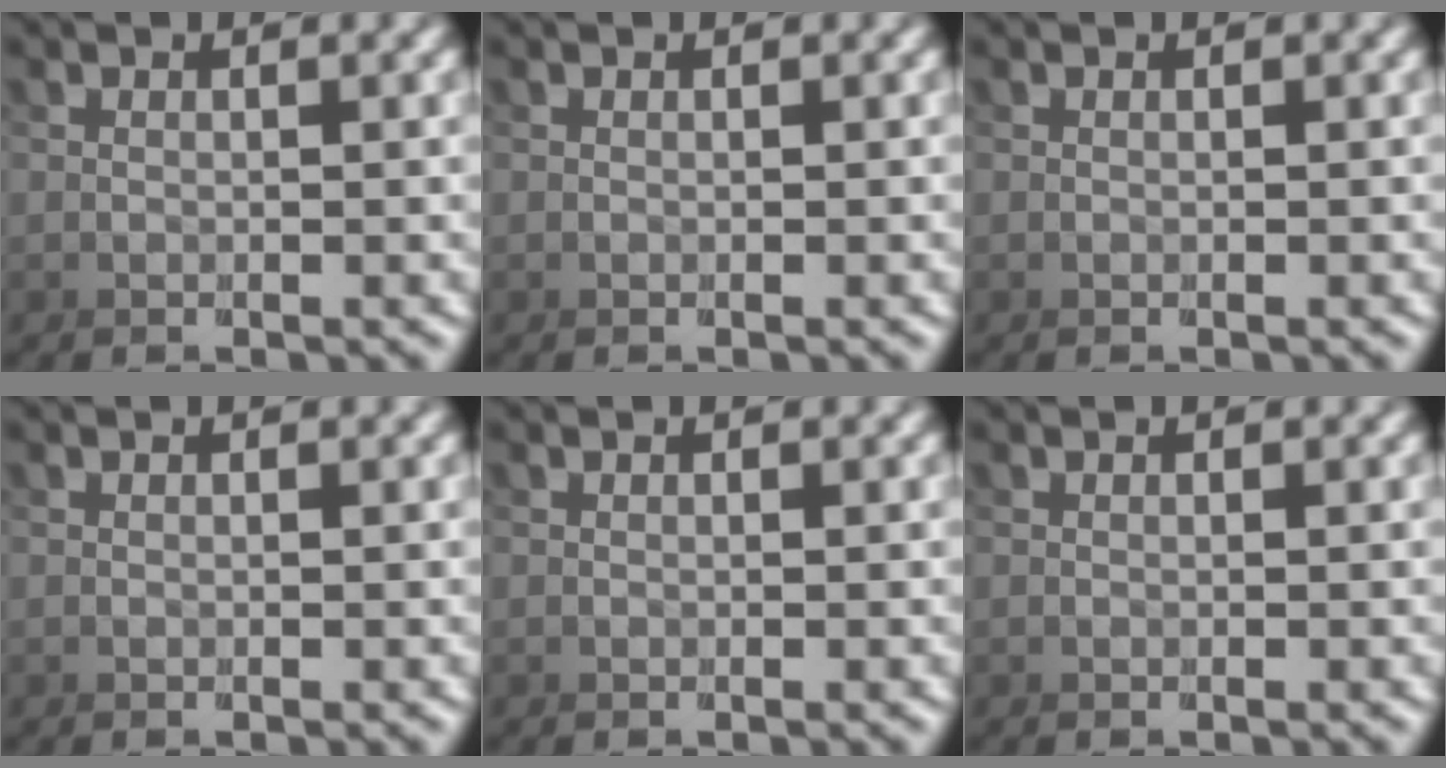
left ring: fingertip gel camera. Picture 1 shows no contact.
{"total": 0.0}
{"total": 0.0}
{"total": 0.0}
{"total": 0.0}
{"total": 0.0}